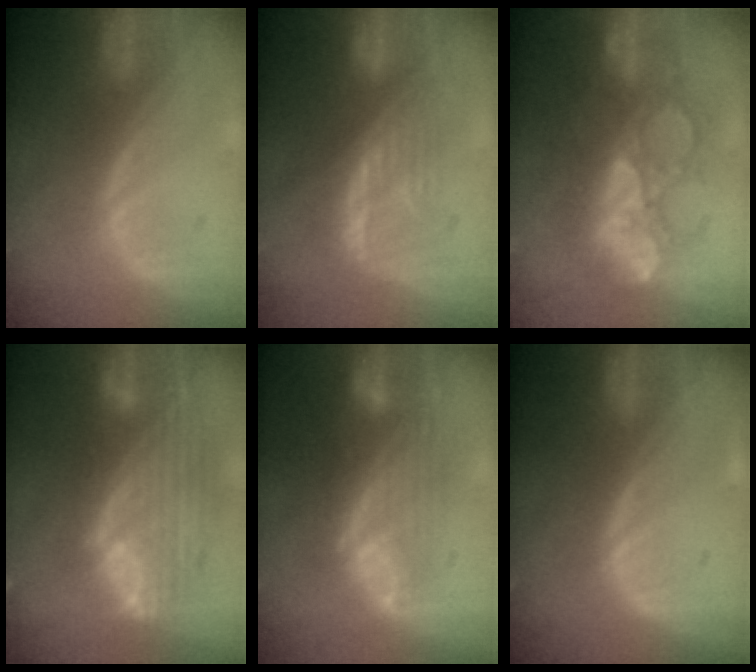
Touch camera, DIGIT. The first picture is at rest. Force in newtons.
{"total": 8.1, "press": 7.3, "slide": 3.4}
{"total": 9.0, "press": 8.8, "slide": 1.7}
{"total": 11.9, "press": 10.0, "slide": 6.4}
{"total": 9.0, "press": 8.0, "slide": 4.1}
{"total": 0.0}